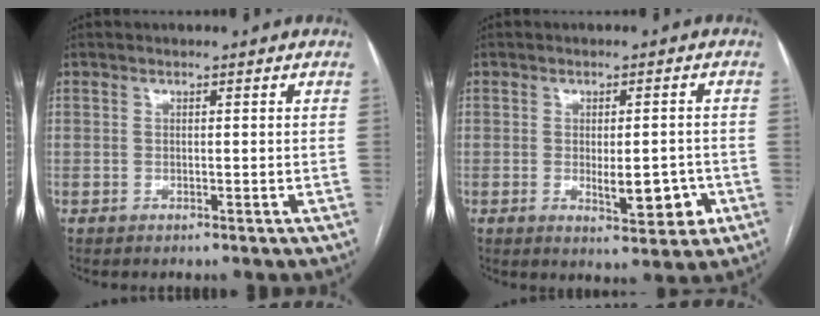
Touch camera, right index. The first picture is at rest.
{"total": 6.3, "force": [-1.7, 2.1, 5.7], "torque": [-0.079, -0.004, -0.014]}